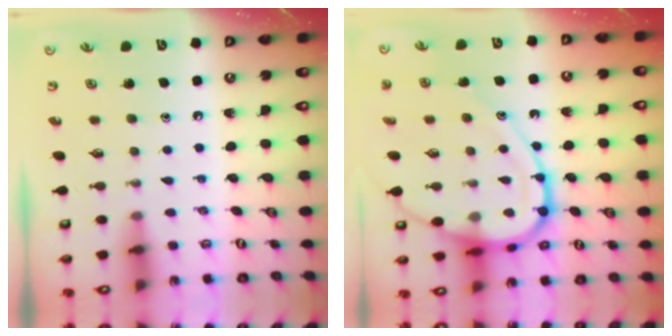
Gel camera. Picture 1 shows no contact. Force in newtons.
{"total": 16.8, "press": 16.7, "slide": 1.6}